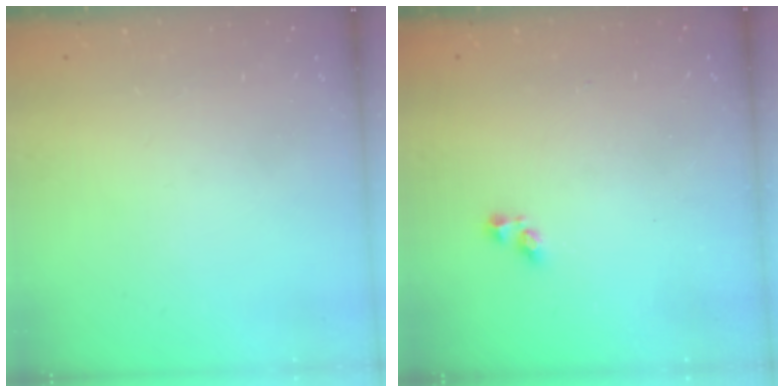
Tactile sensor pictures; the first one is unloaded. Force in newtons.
{"total": 2.9, "press": 2.8, "slide": 0.6}